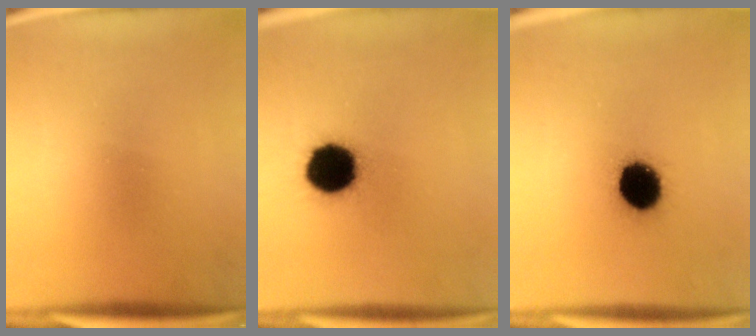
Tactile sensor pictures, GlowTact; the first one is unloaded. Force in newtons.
{"total": 18.2}
{"total": 13.3}